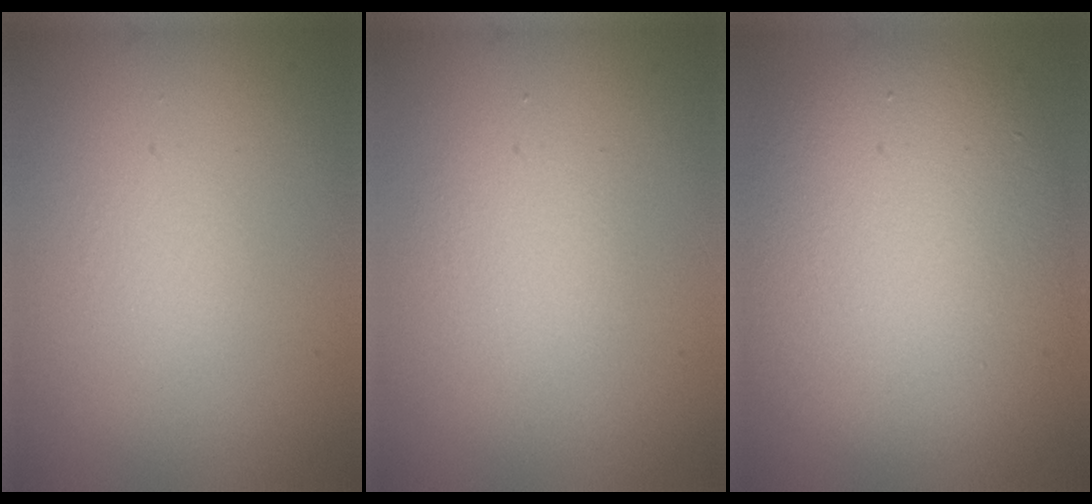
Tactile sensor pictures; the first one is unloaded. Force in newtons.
{"total": 1.7, "press": 1.7, "slide": 0.1}
{"total": 9.9, "press": 9.9, "slide": 0.4}